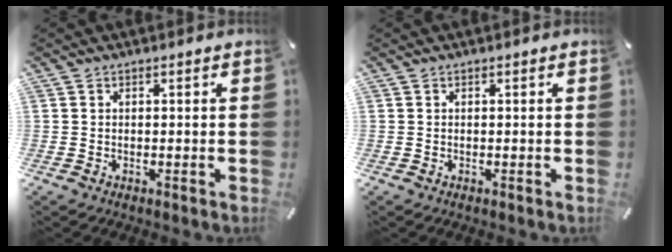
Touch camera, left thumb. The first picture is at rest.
{"total": 0.0}